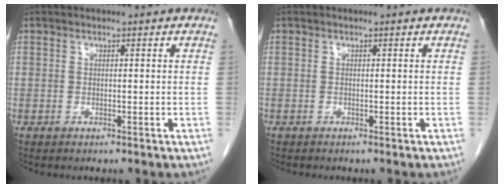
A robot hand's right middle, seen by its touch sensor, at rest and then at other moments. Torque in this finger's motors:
{"motor_torque": [0.08, 0.08, 0.00, 0.00]}